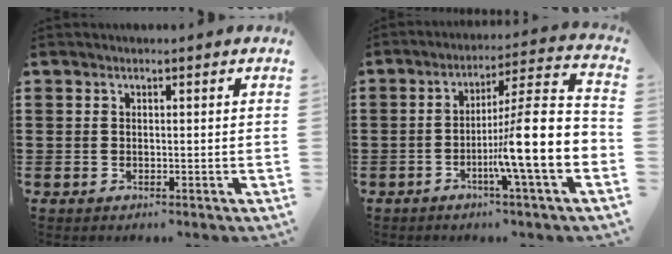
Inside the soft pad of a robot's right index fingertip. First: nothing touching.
{"total": 11.7, "force": [-3.4, -0.2, 11.2], "torque": [-0.173, -0.038, -0.073]}